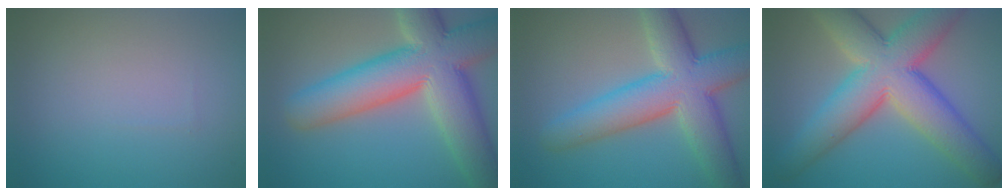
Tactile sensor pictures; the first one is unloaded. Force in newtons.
{"total": 12.7, "press": 12.6, "slide": 0.9}
{"total": 9.7, "press": 9.7, "slide": 0.2}
{"total": 11.7, "press": 11.7, "slide": 0.6}